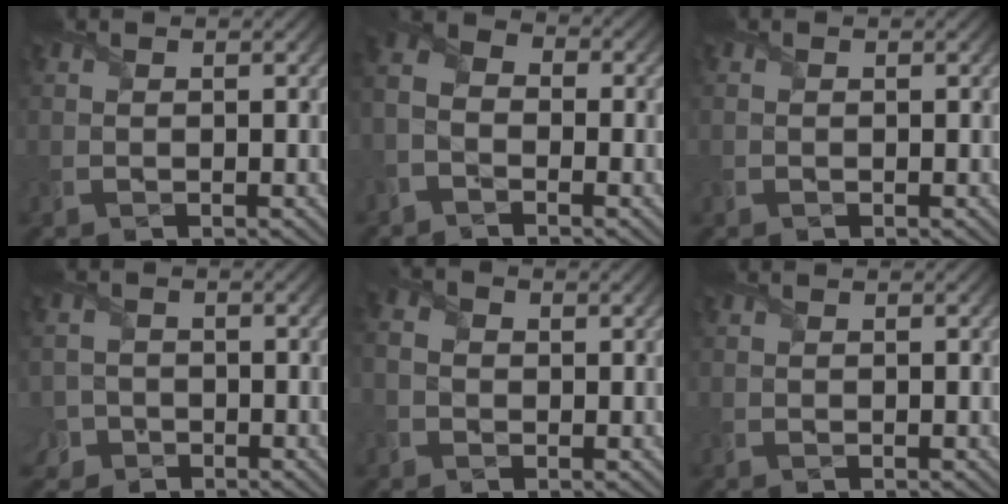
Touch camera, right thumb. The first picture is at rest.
{"total": 4.8, "force": [-2.4, 3.2, 2.7], "torque": [-0.064, -0.001, -0.057]}
{"total": 0.0}
{"total": 4.3, "force": [-2.5, 3.4, 0.6], "torque": [-0.015, -0.006, -0.059]}
{"total": 2.5, "force": [-0.2, 2.1, 1.4], "torque": [-0.036, 0.004, -0.009]}
{"total": 0.0}